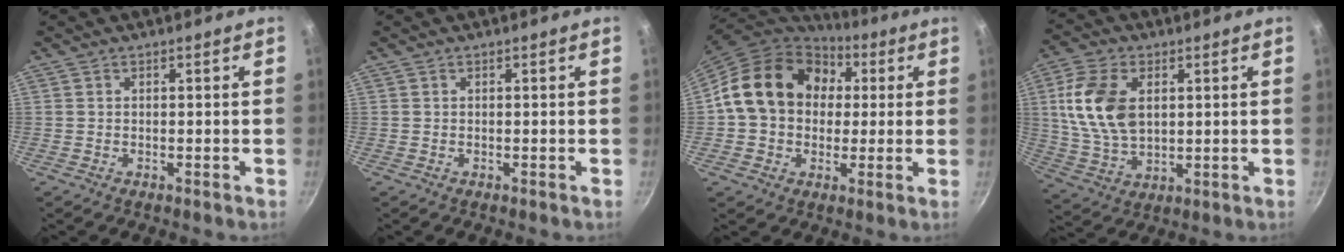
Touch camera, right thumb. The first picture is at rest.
{"total": 0.0}
{"total": 18.2, "force": [3.2, 14.7, 10.3], "torque": [-0.149, 0.029, 0.040]}
{"total": 13.7, "force": [2.9, 8.5, 10.3], "torque": [-0.189, -0.010, 0.061]}